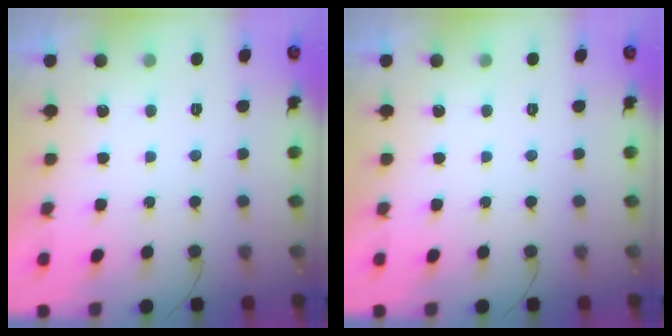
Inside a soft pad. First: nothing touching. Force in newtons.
{"total": 0.0}